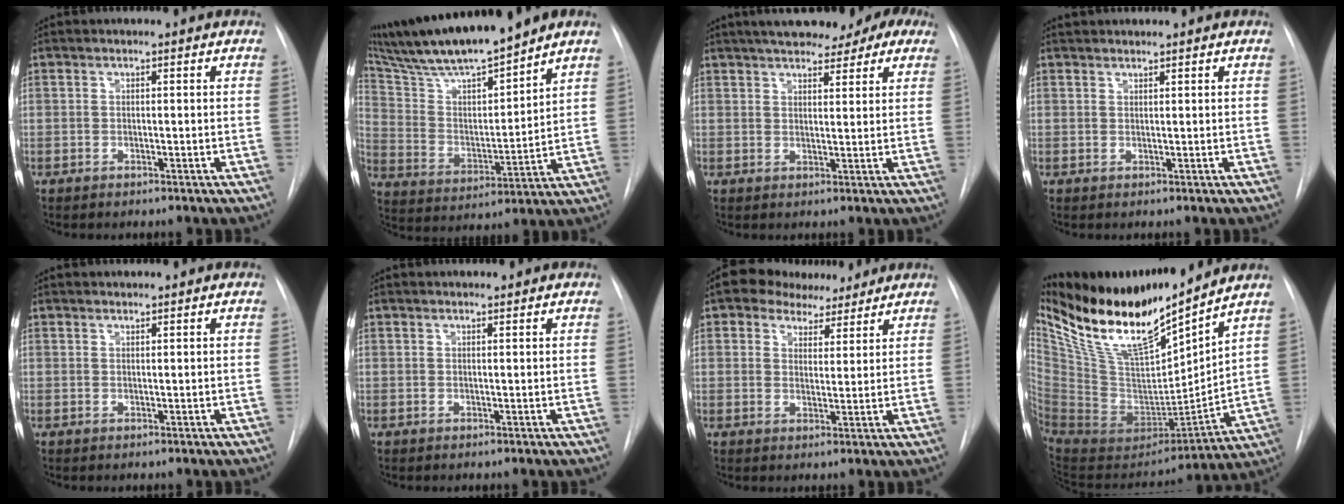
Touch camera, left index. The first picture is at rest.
{"total": 17.4, "force": [15.0, 0.9, 8.9], "torque": [-0.160, 0.004, 0.272]}
{"total": 16.4, "force": [12.7, 5.2, 9.0], "torque": [-0.135, 0.043, 0.158]}
{"total": 2.3, "force": [2.2, 0.3, 0.6], "torque": [-0.005, 0.020, 0.038]}
{"total": 0.7, "force": [0.7, 0.1, 0.0], "torque": [-0.005, 0.004, 0.014]}
{"total": 1.9, "force": [1.7, 0.4, 0.7], "torque": [-0.010, 0.015, 0.022]}
{"total": 7.3, "force": [5.7, 3.9, 2.1], "torque": [-0.028, 0.016, 0.087]}
{"total": 23.5, "force": [19.0, 3.8, 13.2], "torque": [-0.243, -0.022, 0.352]}